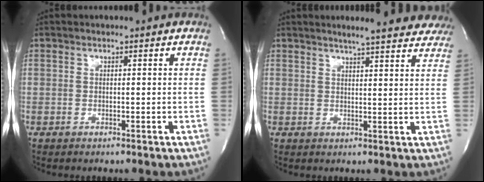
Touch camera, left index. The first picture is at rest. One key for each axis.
{"total": 14.1, "fx": 12.8, "fy": 2.2, "fz": 5.3, "tx": -0.057, "ty": -0.005, "tz": 0.141}